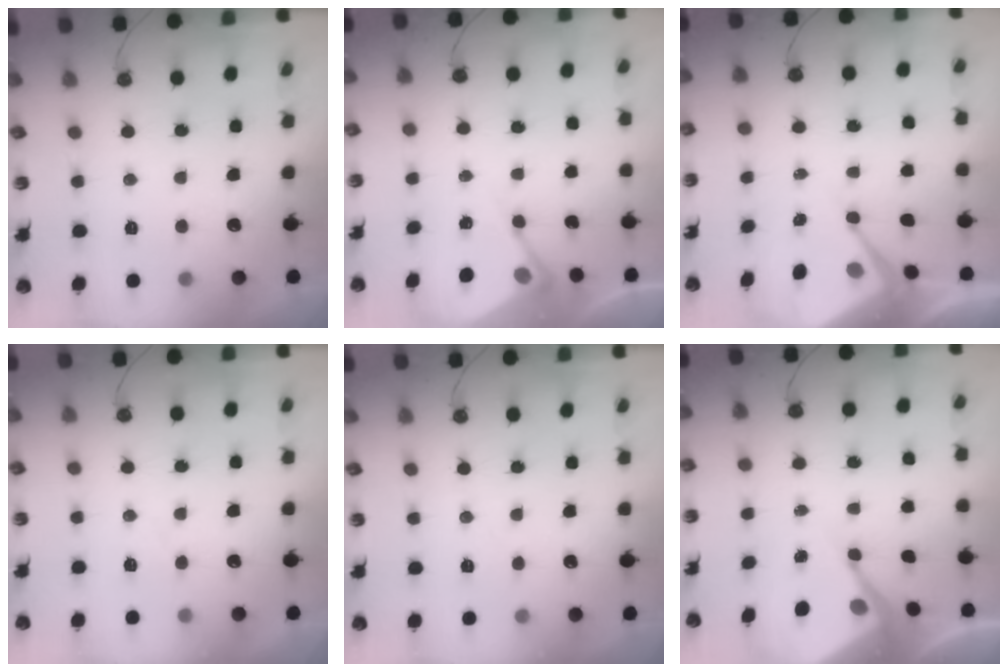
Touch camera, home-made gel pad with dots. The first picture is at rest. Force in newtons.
{"total": 5.8, "press": 5.8, "slide": 0.3}
{"total": 7.3, "press": 7.3, "slide": 0.7}
{"total": 5.3, "press": 5.2, "slide": 0.7}
{"total": 3.6, "press": 3.6, "slide": 0.6}
{"total": 6.5, "press": 6.5, "slide": 0.3}